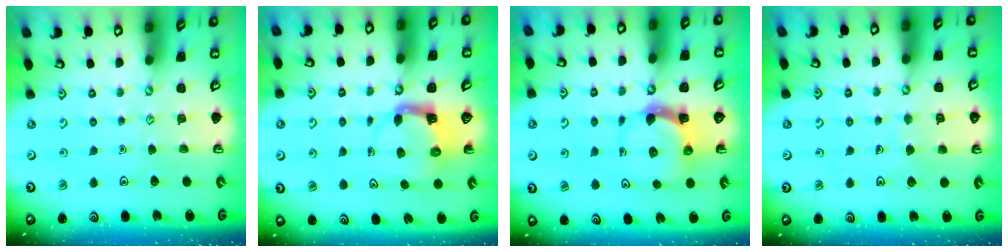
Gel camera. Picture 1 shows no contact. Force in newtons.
{"total": 3.8, "press": 3.7, "slide": 0.7}
{"total": 6.2, "press": 6.1, "slide": 1.4}
{"total": 4.8, "press": 4.8, "slide": 0.4}